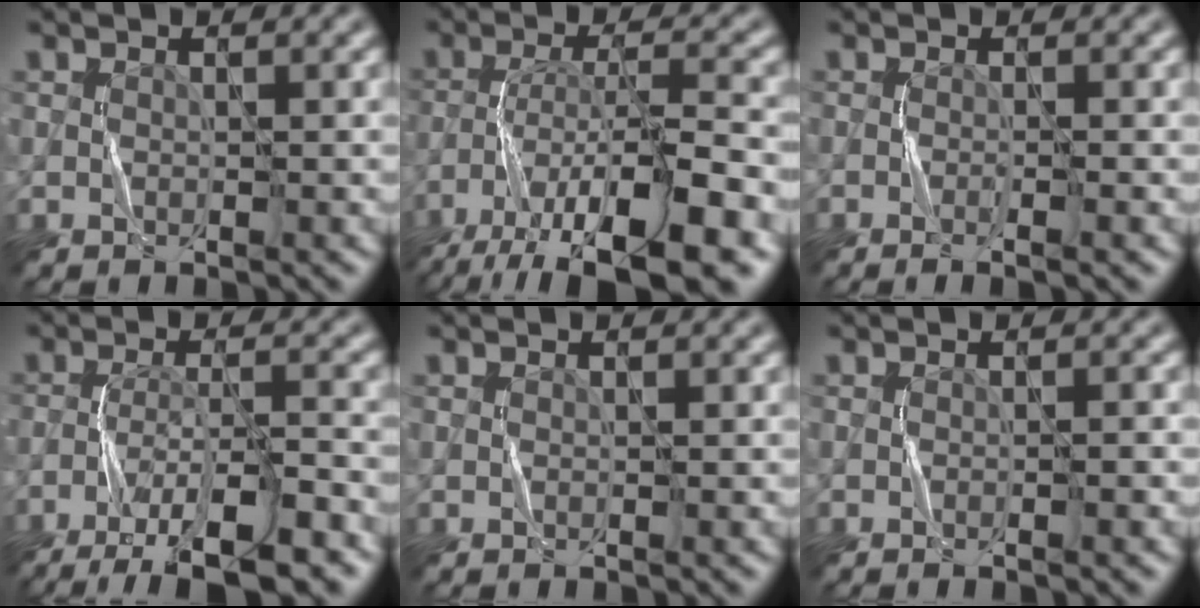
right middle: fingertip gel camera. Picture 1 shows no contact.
{"total": 12.9, "force": [-8.4, 3.1, 9.2], "torque": [-0.169, -0.001, -0.137]}
{"total": 1.8, "force": [-0.6, 0.4, 1.6], "torque": [-0.017, -0.001, -0.014]}
{"total": 9.0, "force": [-6.1, 2.0, 6.3], "torque": [-0.104, 0.004, -0.101]}
{"total": 0.0}
{"total": 1.3, "force": [-0.4, 0.3, 1.2], "torque": [-0.015, -0.002, -0.012]}